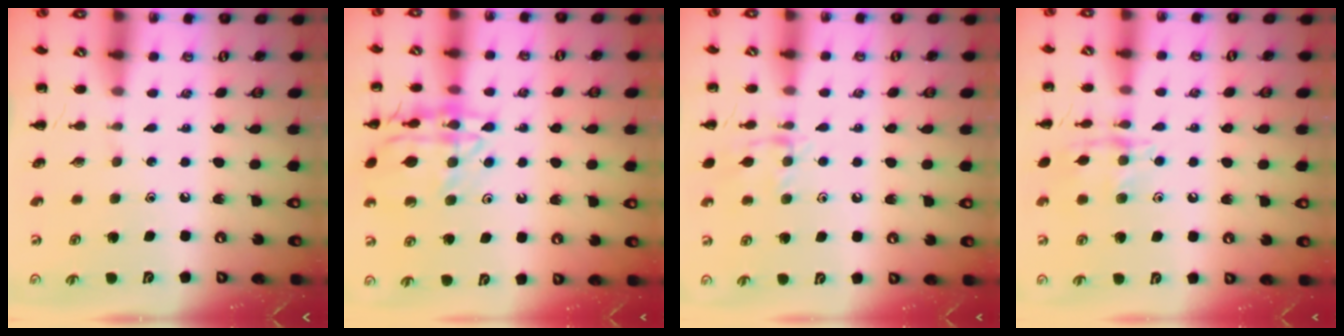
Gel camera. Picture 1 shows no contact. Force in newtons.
{"total": 16.8, "press": 16.8, "slide": 1.2}
{"total": 9.7, "press": 9.6, "slide": 1.0}
{"total": 11.2, "press": 11.1, "slide": 0.6}